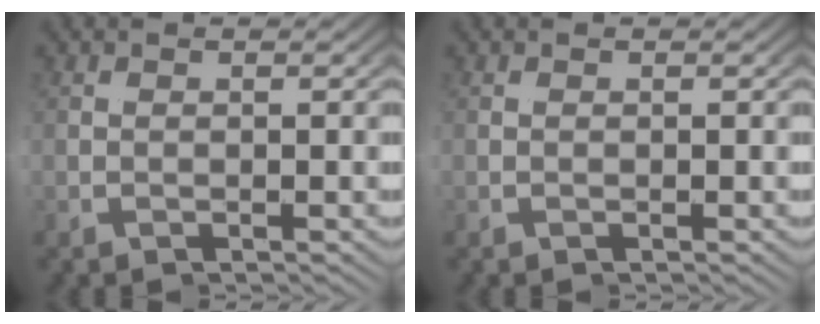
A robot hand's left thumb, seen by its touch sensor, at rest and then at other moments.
{"total": 0.0}